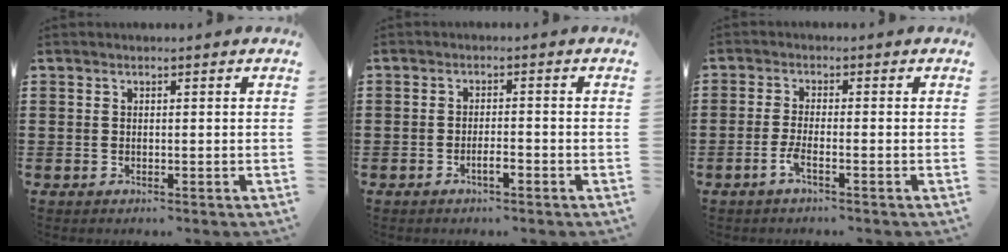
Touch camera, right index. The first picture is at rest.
{"total": 2.3, "force": [-1.3, 0.6, 1.8], "torque": [-0.032, 0.004, -0.025]}
{"total": 2.8, "force": [-1.6, 0.2, 2.3], "torque": [-0.060, -0.008, -0.036]}